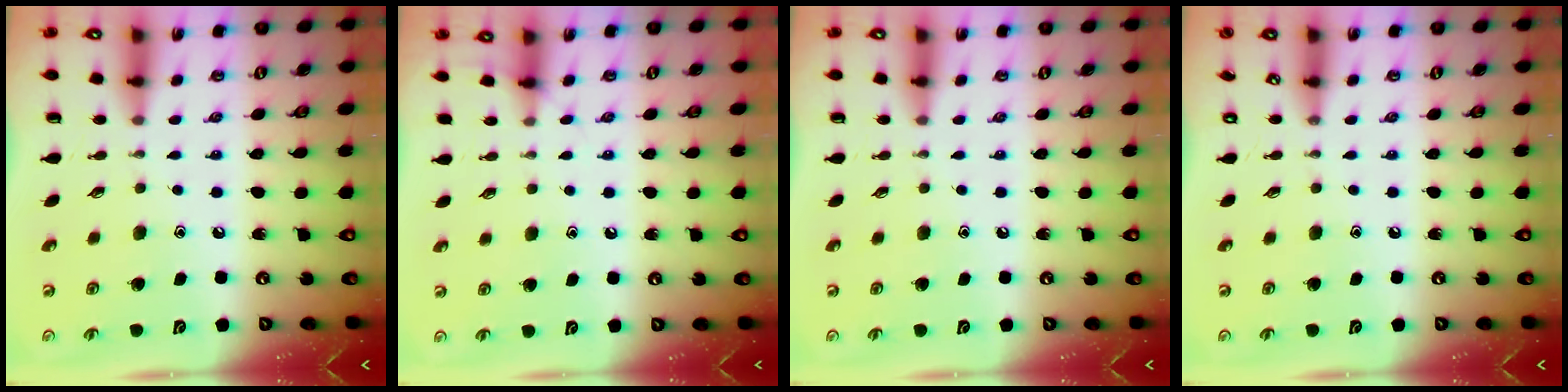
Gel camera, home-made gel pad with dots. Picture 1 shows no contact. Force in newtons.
{"total": 4.0, "press": 3.9, "slide": 0.6}
{"total": 0.0}
{"total": 0.0}